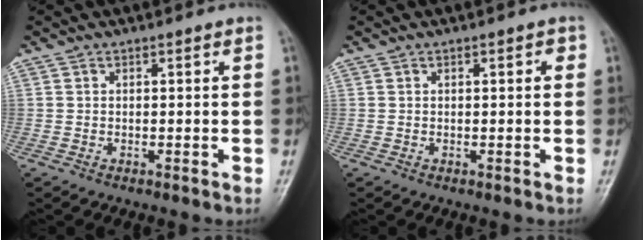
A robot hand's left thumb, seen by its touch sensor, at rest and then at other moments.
{"total": 1.2, "force": [0.3, 0.5, 1.1], "torque": [-0.013, 0.002, 0.003]}